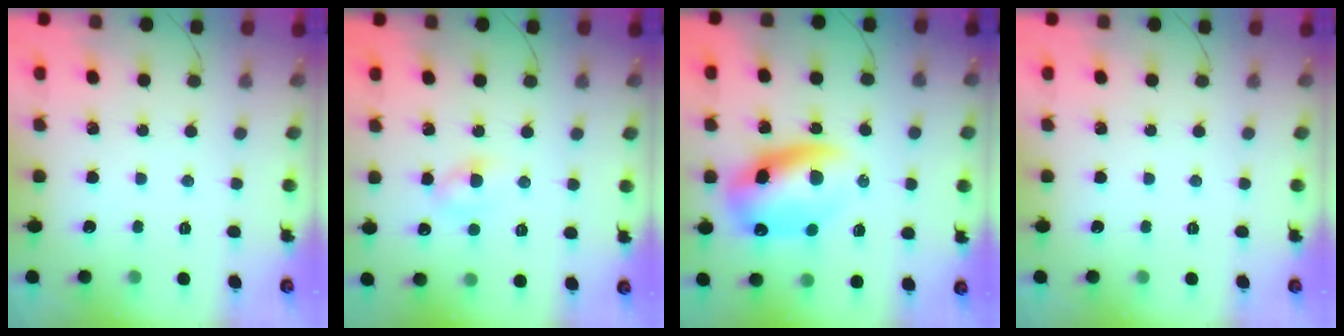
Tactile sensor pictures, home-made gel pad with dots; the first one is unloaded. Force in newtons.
{"total": 2.9, "press": 2.7, "slide": 1.1}
{"total": 14.0, "press": 13.6, "slide": 3.6}
{"total": 0.0}